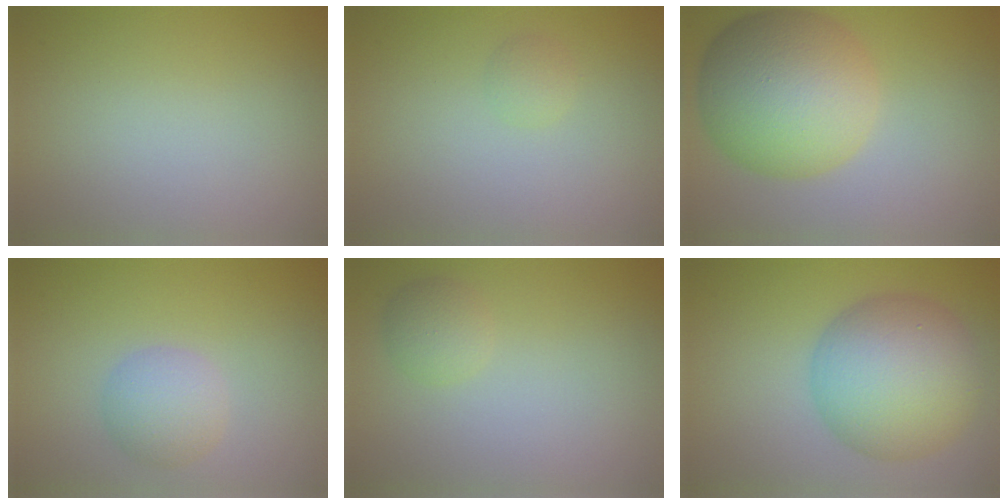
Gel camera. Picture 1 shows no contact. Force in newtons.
{"total": 0.9, "press": 0.8, "slide": 0.1}
{"total": 10.0, "press": 10.0, "slide": 0.1}
{"total": 2.9, "press": 2.9, "slide": 0.0}
{"total": 1.6, "press": 1.6, "slide": 0.1}
{"total": 9.2, "press": 9.2, "slide": 0.2}